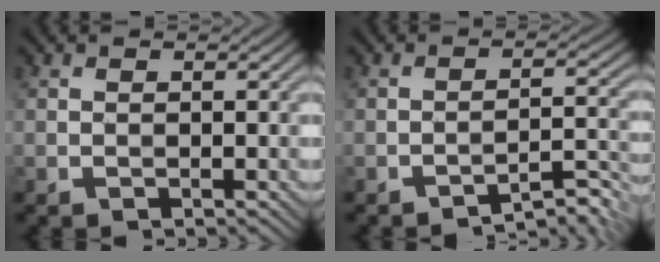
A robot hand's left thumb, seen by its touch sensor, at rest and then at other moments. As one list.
[{"total": 4.1, "force": [-3.6, 0.3, 2.1], "torque": [-0.028, 0.016, -0.054]}]